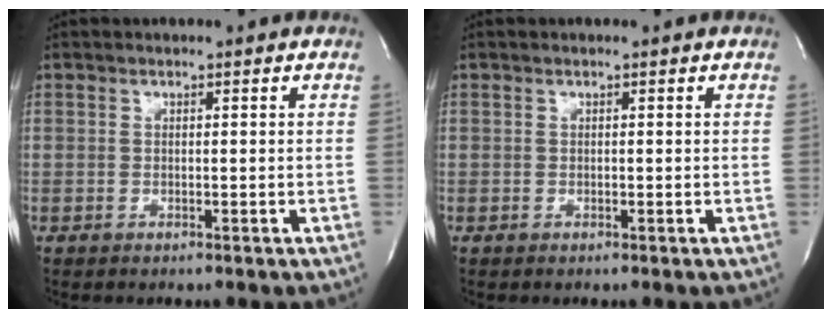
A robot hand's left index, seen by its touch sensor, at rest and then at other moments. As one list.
[{"total": 0.0}]